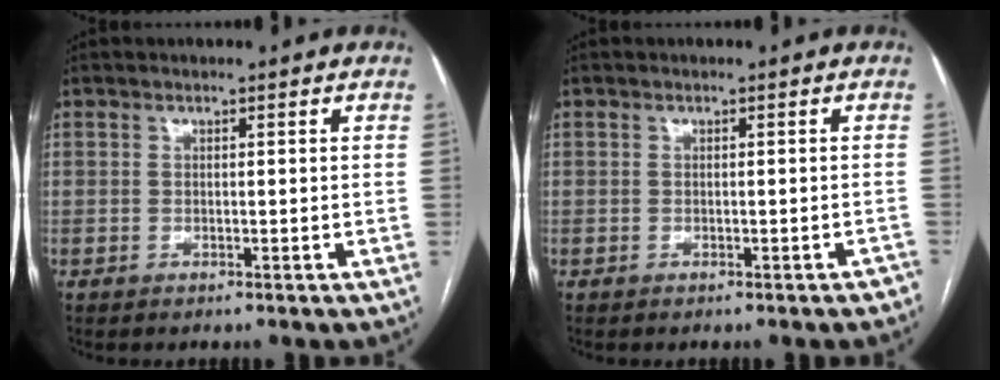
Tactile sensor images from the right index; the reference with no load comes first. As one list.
[{"total": 2.3, "force": [-2.0, 0.8, 0.8], "torque": [0.002, 0.004, -0.023]}]